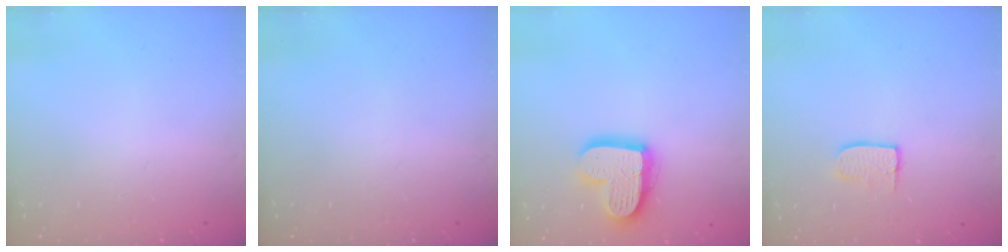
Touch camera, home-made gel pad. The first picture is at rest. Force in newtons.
{"total": 0.0}
{"total": 16.2, "press": 16.2, "slide": 1.1}
{"total": 7.0, "press": 7.0, "slide": 0.3}